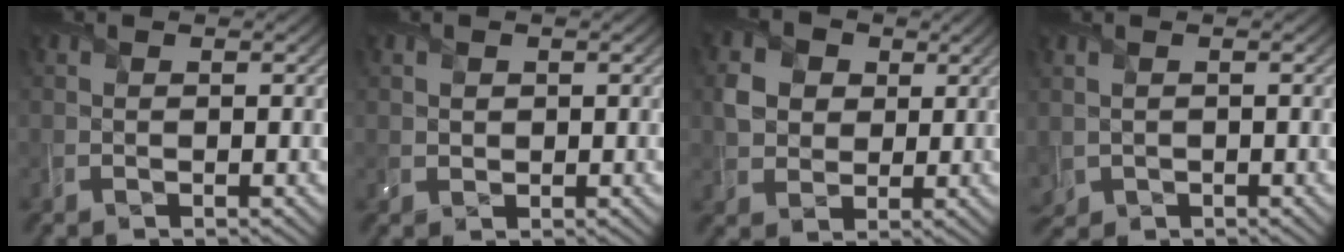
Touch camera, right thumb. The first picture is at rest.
{"total": 0.7, "force": [0.3, 0.6, 0.2], "torque": [-0.009, -0.004, 0.006]}
{"total": 4.7, "force": [1.1, 4.0, 2.1], "torque": [-0.060, 0.004, 0.011]}
{"total": 2.2, "force": [-0.2, 1.8, 1.1], "torque": [-0.046, -0.010, -0.006]}